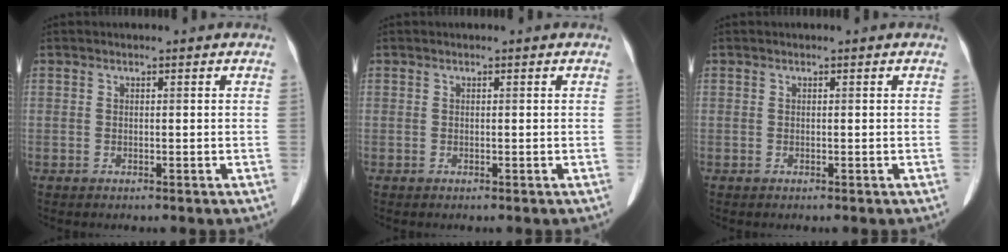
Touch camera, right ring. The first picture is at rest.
{"total": 0.0}
{"total": 0.0}